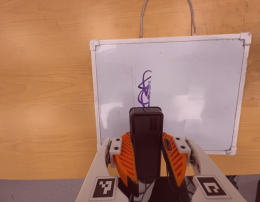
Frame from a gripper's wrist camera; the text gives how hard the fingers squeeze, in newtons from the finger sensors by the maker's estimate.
{"total": 6.9, "left": 6.1, "right": 7.7}